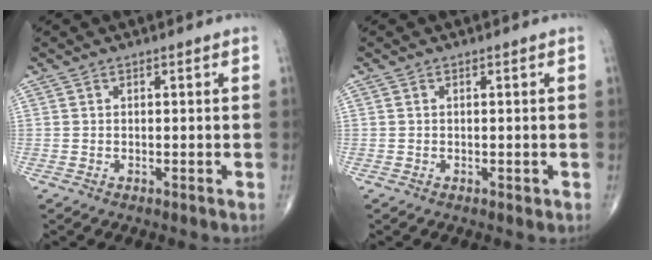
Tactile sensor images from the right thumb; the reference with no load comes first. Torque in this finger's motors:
{"motor_torque": [0.04, 0.16, -0.10, -0.03, 0.02]}